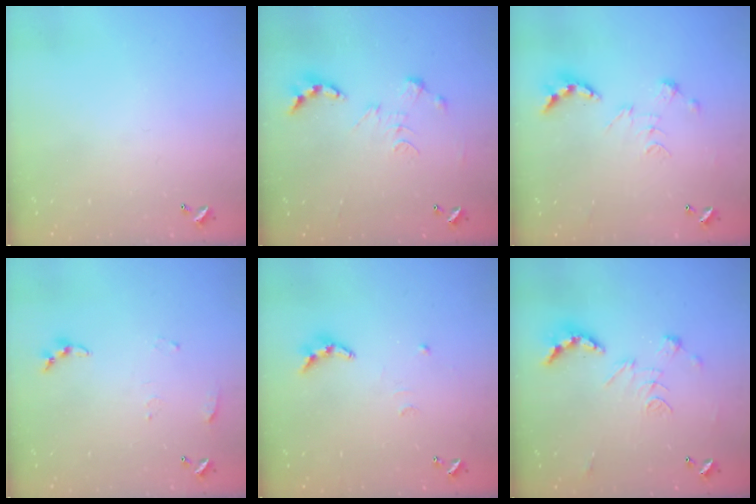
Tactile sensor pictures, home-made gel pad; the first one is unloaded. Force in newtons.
{"total": 0.0}
{"total": 0.8, "press": 0.8, "slide": 0.3}
{"total": 6.4, "press": 6.4, "slide": 0.7}
{"total": 7.9, "press": 7.9, "slide": 0.2}
{"total": 2.5, "press": 2.0, "slide": 1.5}